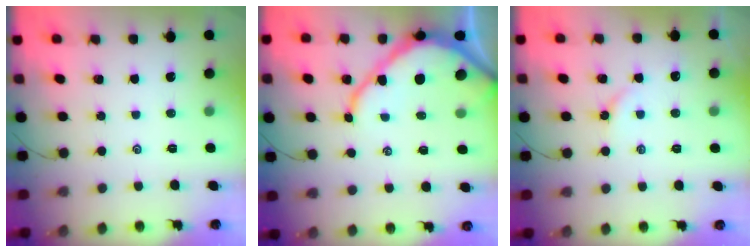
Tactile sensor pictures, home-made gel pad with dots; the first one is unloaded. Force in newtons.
{"total": 11.2, "press": 11.1, "slide": 1.2}
{"total": 4.6, "press": 4.5, "slide": 0.8}